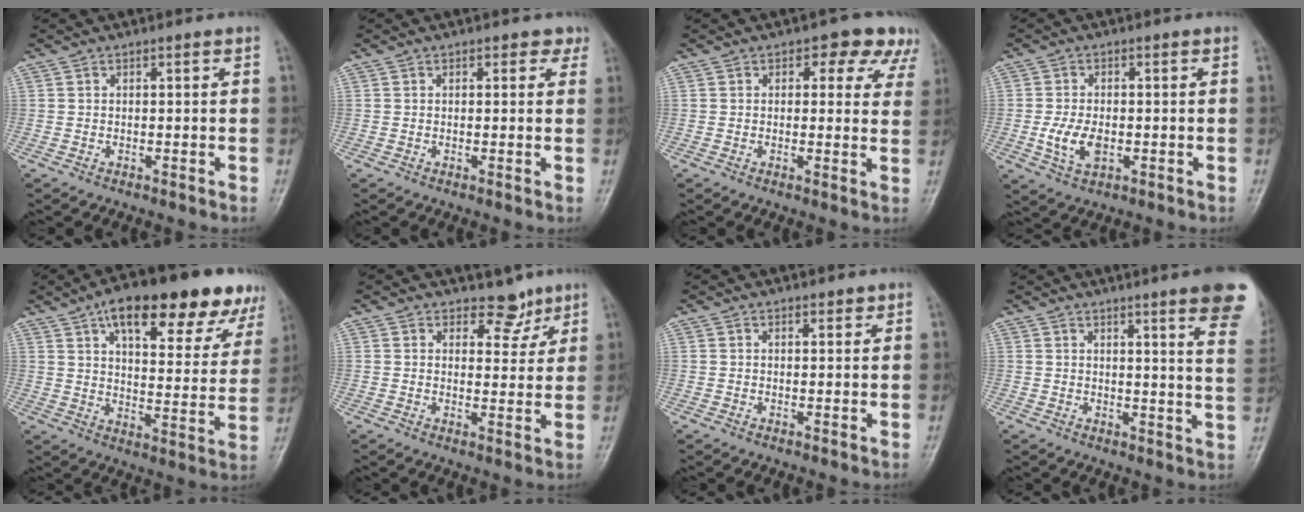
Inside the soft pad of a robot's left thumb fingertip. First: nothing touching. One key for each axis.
{"total": 2.0, "fx": 1.3, "fy": 1.3, "fz": 0.8, "tx": 0.013, "ty": -0.003, "tz": 0.009}
{"total": 7.7, "fx": 4.5, "fy": 4.7, "fz": 4.2, "tx": 0.000, "ty": -0.014, "tz": 0.035}
{"total": 5.7, "fx": -1.1, "fy": 3.4, "fz": 4.5, "tx": -0.091, "ty": -0.004, "tz": -0.017}
{"total": 23.6, "fx": 14.4, "fy": 8.7, "fz": 16.5, "tx": -0.191, "ty": -0.021, "tz": 0.203}
{"total": 4.7, "fx": 3.6, "fy": 2.8, "fz": 1.0, "tx": 0.019, "ty": -0.025, "tz": 0.052}
{"total": 1.2, "fx": 0.9, "fy": 0.6, "fz": 0.5, "tx": 0.000, "ty": -0.006, "tz": 0.011}
{"total": 13.2, "fx": 8.6, "fy": 1.0, "fz": 9.9, "tx": -0.101, "ty": -0.041, "tz": 0.086}